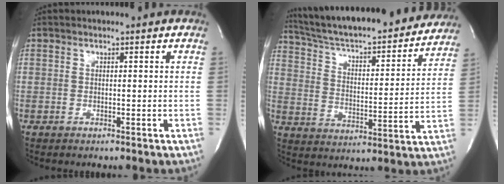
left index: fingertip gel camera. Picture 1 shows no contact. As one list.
[{"total": 27.5, "force": [24.8, 4.4, 11.0], "torque": [-0.187, -0.022, 0.343]}]